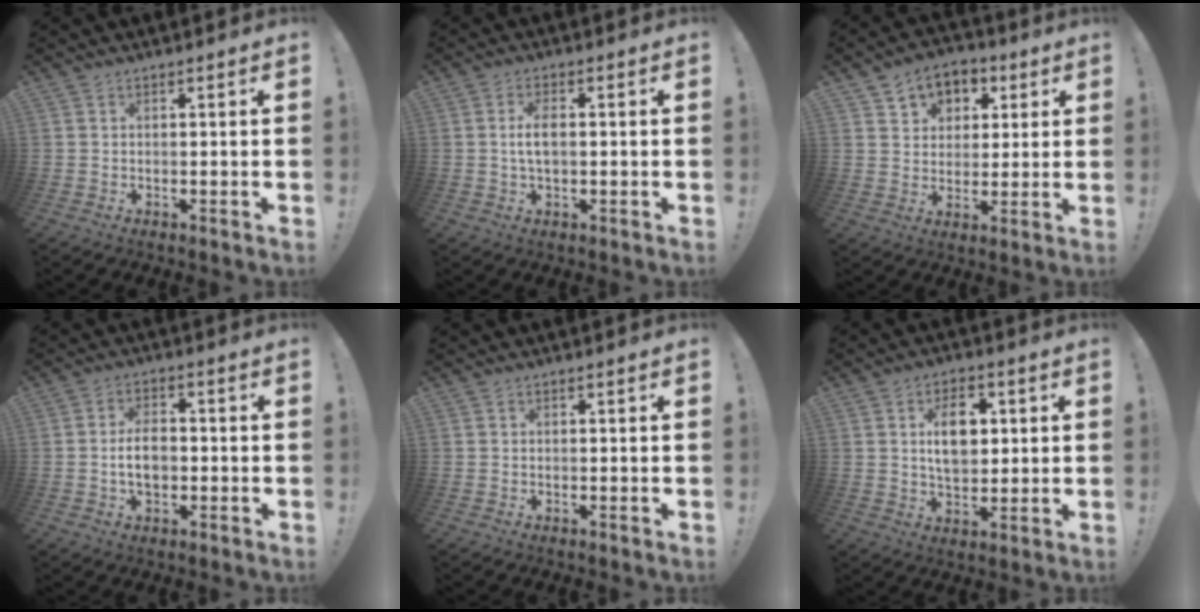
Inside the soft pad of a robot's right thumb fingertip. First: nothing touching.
{"total": 4.9, "force": [0.0, 2.3, 4.3], "torque": [-0.082, 0.006, -0.002]}
{"total": 8.0, "force": [3.5, 6.8, 2.2], "torque": [-0.028, -0.021, 0.070]}
{"total": 6.6, "force": [-1.1, 4.3, 5.0], "torque": [-0.081, 0.005, -0.025]}
{"total": 0.0}
{"total": 10.3, "force": [2.1, 6.9, 7.3], "torque": [-0.110, 0.005, 0.035]}